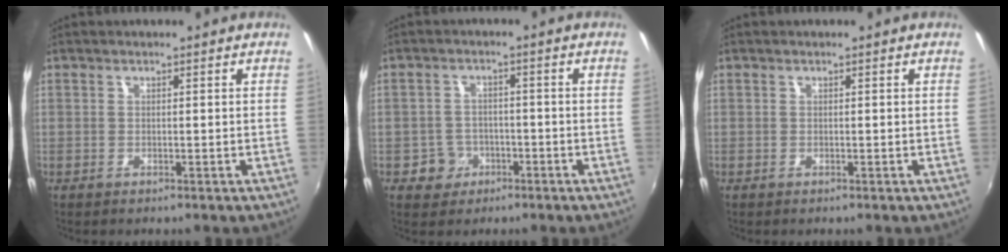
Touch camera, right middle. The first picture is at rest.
{"total": 4.4, "force": [-2.1, 3.9, 0.4], "torque": [-0.017, 0.012, -0.030]}
{"total": 0.0}